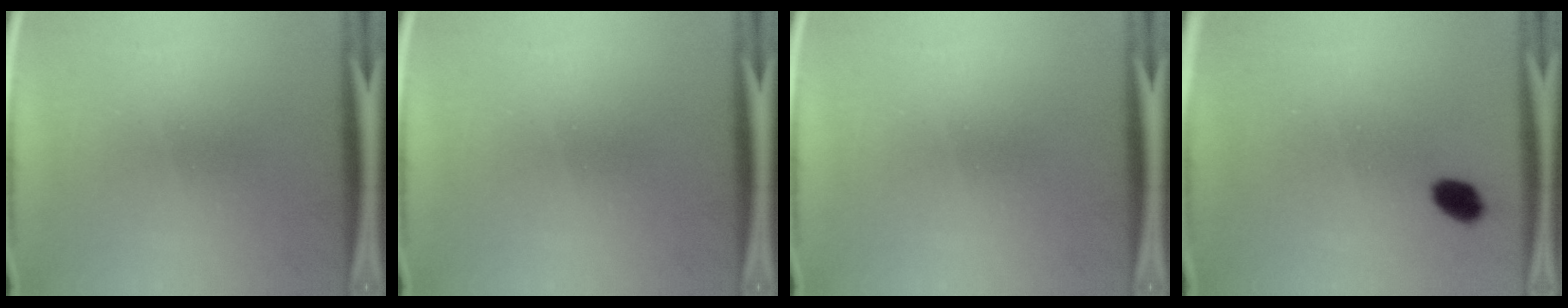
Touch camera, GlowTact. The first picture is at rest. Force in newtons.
{"total": 0.0}
{"total": 0.0}
{"total": 3.7}